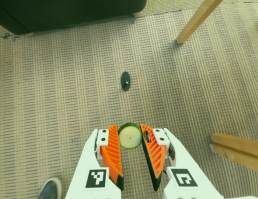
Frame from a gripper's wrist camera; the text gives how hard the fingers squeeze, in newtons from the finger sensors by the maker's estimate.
{"total": 8.5, "left": 8.5, "right": 8.5}